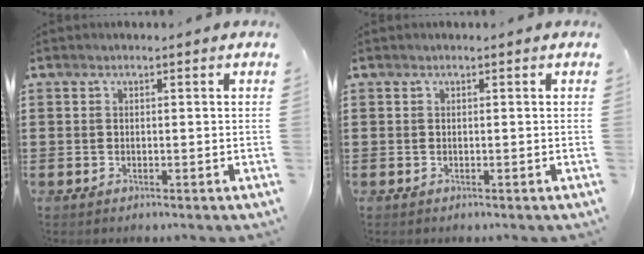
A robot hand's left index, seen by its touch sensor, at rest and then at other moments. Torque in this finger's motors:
{"motor_torque": [-0.07, -0.06, -0.03, -0.01]}